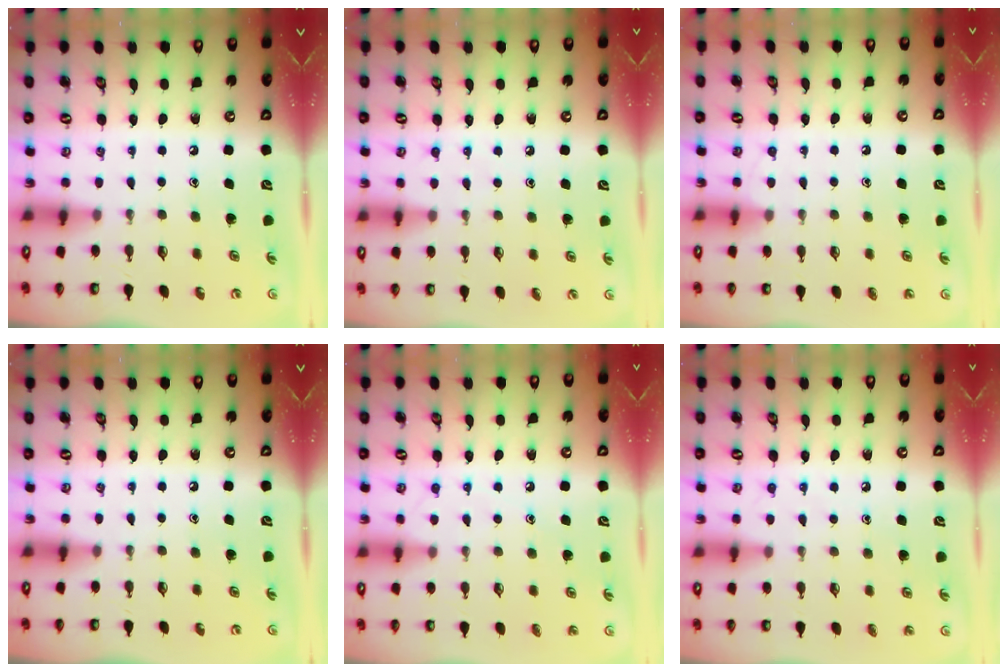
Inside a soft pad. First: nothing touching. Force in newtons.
{"total": 6.1, "press": 6.1, "slide": 0.6}
{"total": 2.4, "press": 2.4, "slide": 0.3}
{"total": 0.0}
{"total": 8.2, "press": 8.1, "slide": 0.9}
{"total": 6.2, "press": 6.2, "slide": 0.9}